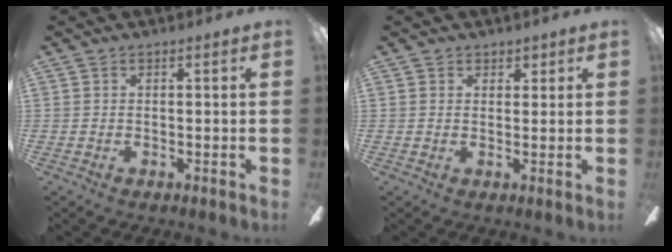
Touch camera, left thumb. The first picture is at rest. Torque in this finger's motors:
{"motor_torque": [0.15, -0.05, -0.07, -0.10, -0.01]}